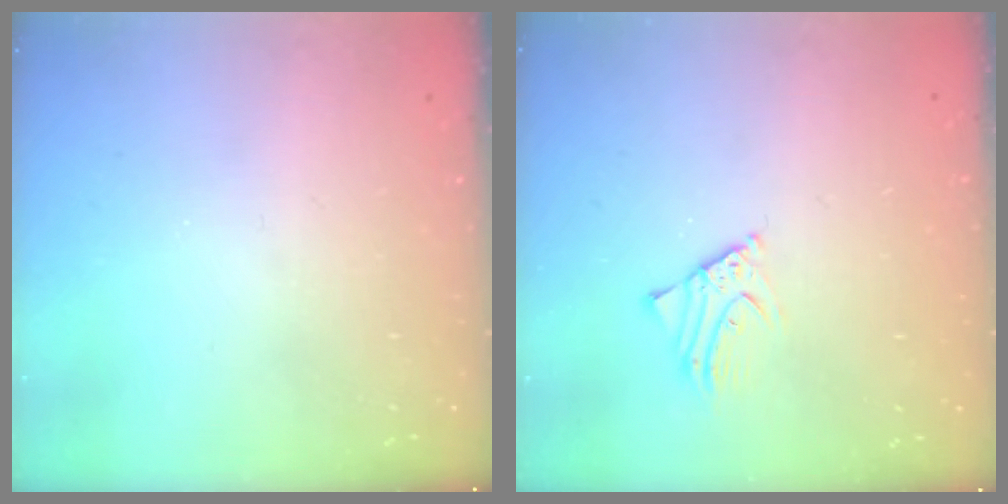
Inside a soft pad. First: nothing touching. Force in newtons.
{"total": 3.0, "press": 3.0, "slide": 0.3}